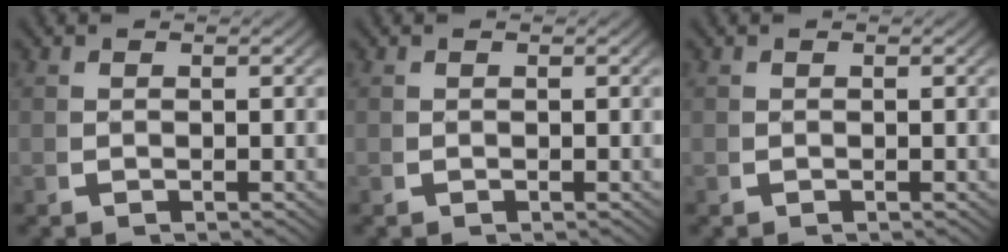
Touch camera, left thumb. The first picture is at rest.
{"total": 0.0}
{"total": 0.0}